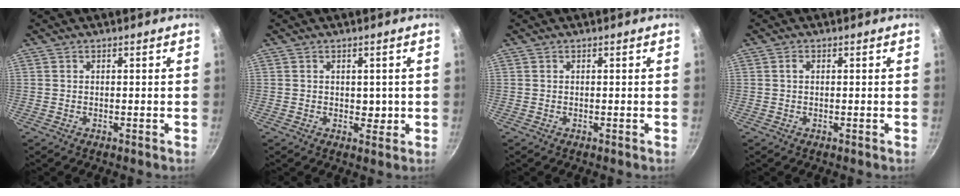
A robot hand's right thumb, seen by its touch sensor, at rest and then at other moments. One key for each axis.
{"total": 2.2, "fx": 0.2, "fy": 1.8, "fz": 1.3, "tx": -0.008, "ty": -0.008, "tz": 0.002}
{"total": 0.0}
{"total": 1.1, "fx": 0.3, "fy": 0.8, "fz": 0.8, "tx": -0.011, "ty": 0.005, "tz": 0.004}